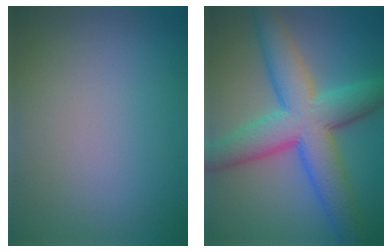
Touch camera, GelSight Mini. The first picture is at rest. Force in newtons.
{"total": 9.5, "press": 9.5, "slide": 0.2}